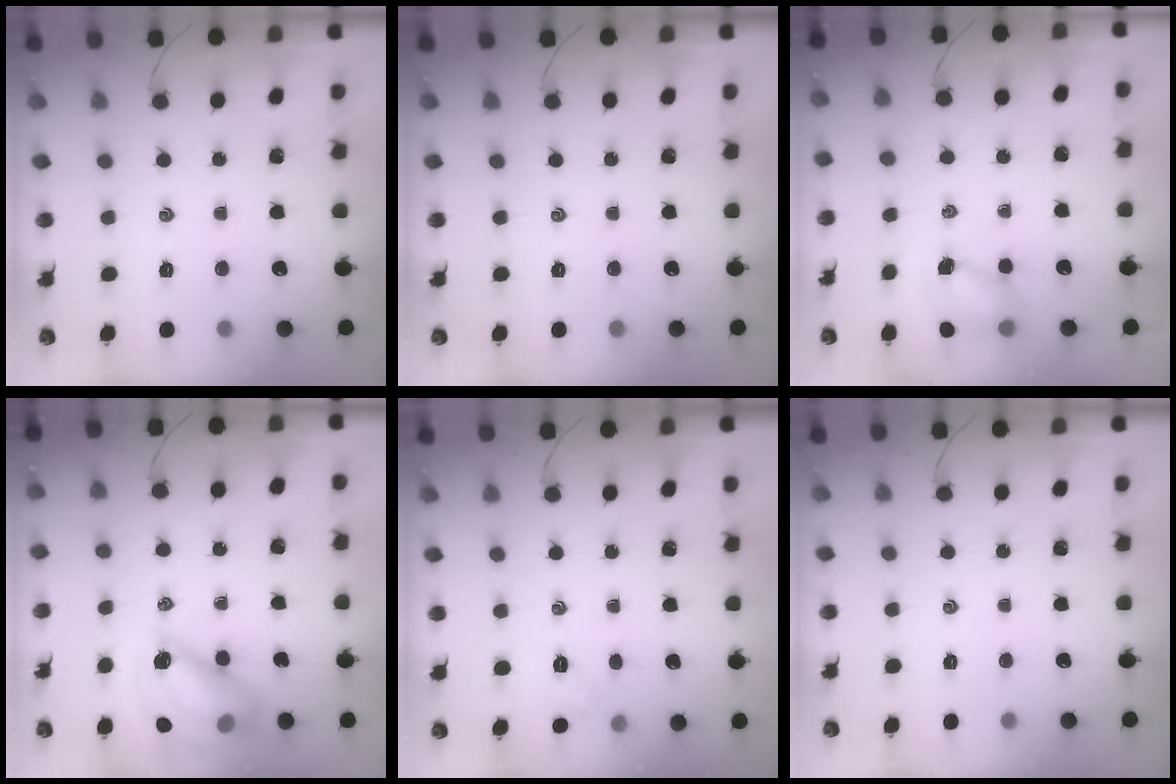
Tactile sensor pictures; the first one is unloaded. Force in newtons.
{"total": 0.0}
{"total": 5.5, "press": 5.5, "slide": 0.5}
{"total": 14.3, "press": 13.8, "slide": 3.7}
{"total": 2.2, "press": 2.2, "slide": 0.5}
{"total": 0.0}